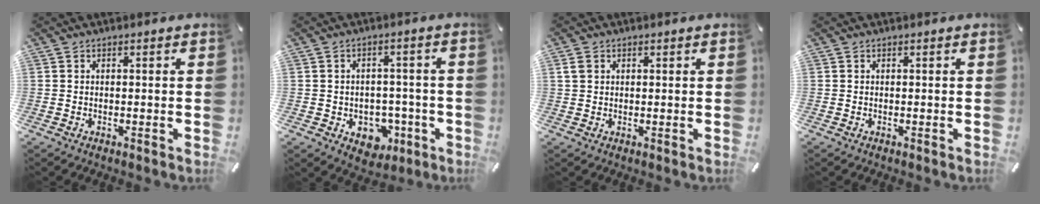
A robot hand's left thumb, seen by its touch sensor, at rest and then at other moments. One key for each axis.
{"total": 7.0, "fx": -2.0, "fy": 6.0, "fz": 3.0, "tx": -0.022, "ty": 0.010, "tz": -0.029}
{"total": 1.9, "fx": 0.7, "fy": 1.6, "fz": 0.8, "tx": -0.008, "ty": 0.000, "tz": 0.011}
{"total": 0.0}